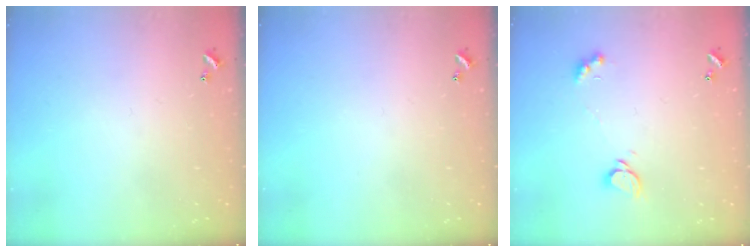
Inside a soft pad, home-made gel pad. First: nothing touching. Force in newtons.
{"total": 0.0}
{"total": 2.1, "press": 2.1, "slide": 0.3}